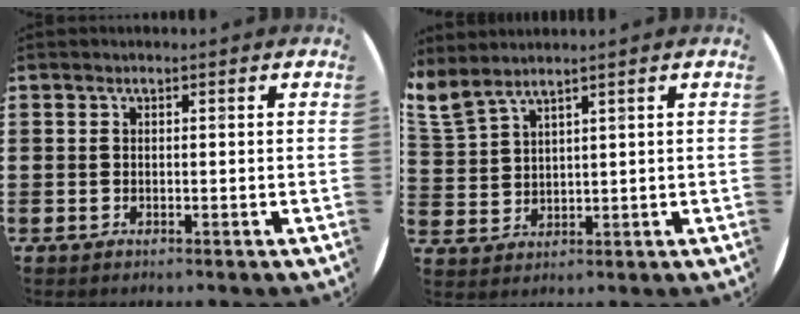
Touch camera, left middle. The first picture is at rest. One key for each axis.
{"total": 3.5, "fx": 3.2, "fy": 0.6, "fz": 1.4, "tx": -0.036, "ty": -0.008, "tz": 0.058}